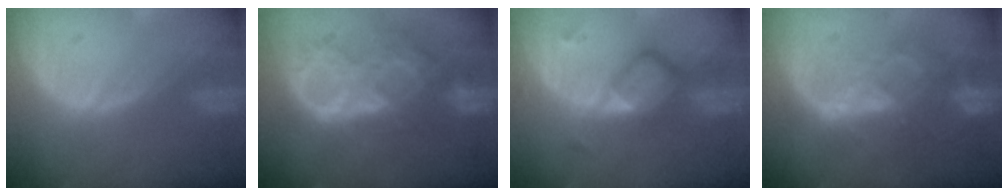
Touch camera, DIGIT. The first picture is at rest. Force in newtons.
{"total": 10.2, "press": 8.7, "slide": 5.3}
{"total": 5.8, "press": 5.1, "slide": 2.8}
{"total": 8.7, "press": 7.5, "slide": 4.3}